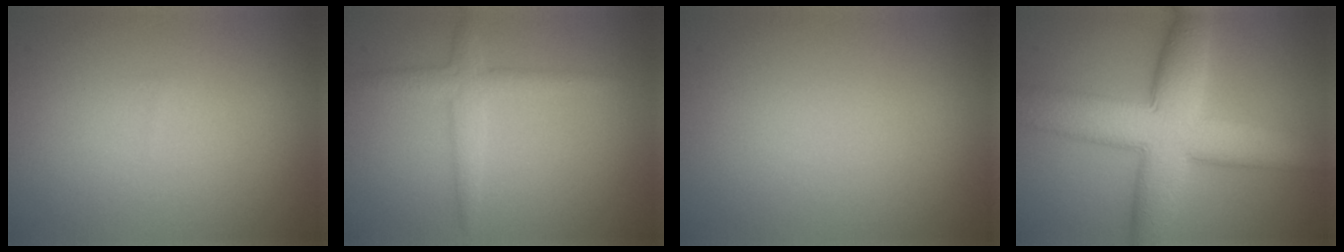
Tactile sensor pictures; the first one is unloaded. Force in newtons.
{"total": 2.5, "press": 2.5, "slide": 0.1}
{"total": 0.0}
{"total": 9.9, "press": 9.9, "slide": 0.4}